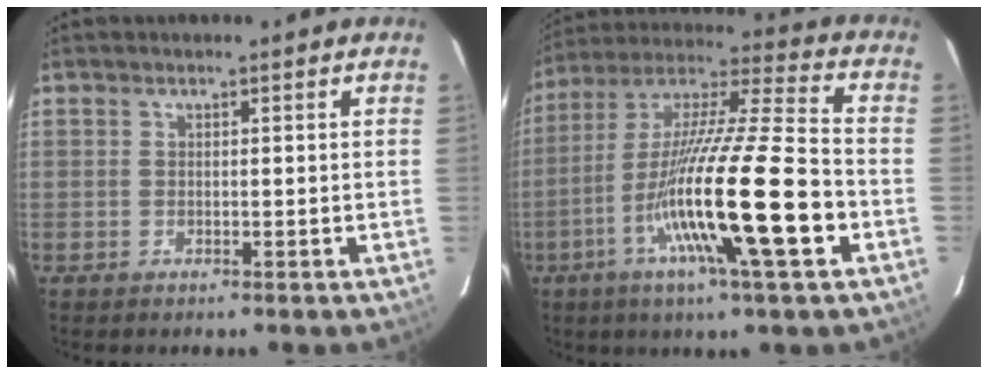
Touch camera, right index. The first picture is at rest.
{"total": 21.3, "force": [-6.7, 0.3, 20.2], "torque": [-0.372, -0.023, -0.124]}